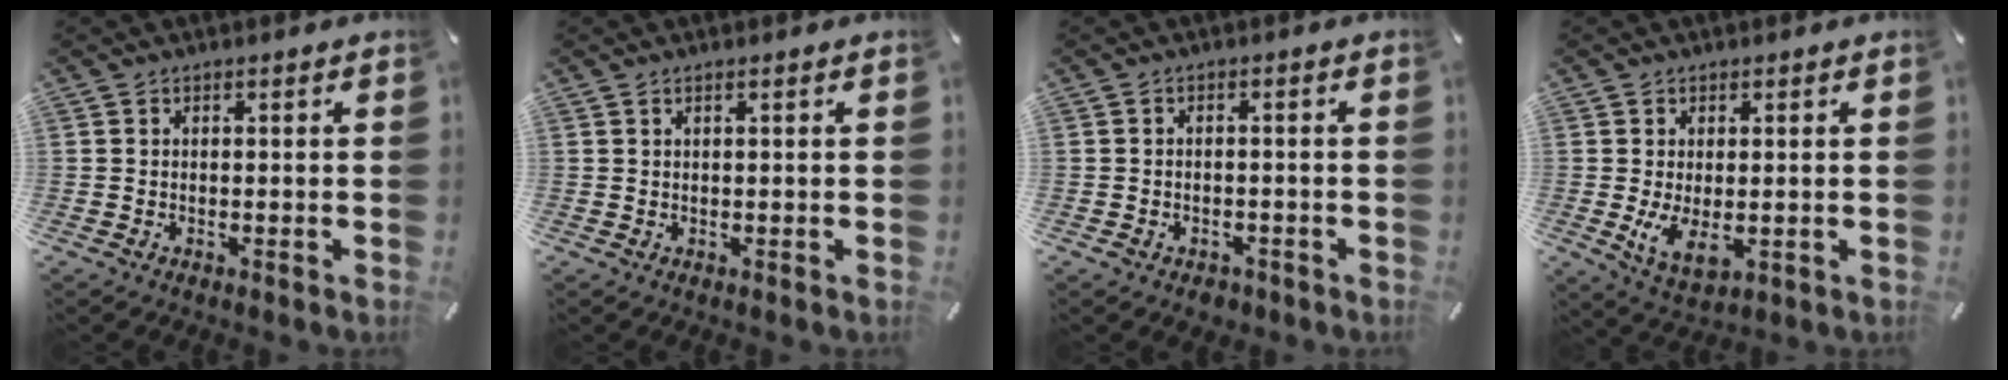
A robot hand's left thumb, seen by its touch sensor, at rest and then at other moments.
{"total": 0.7, "force": [0.4, 0.0, 0.6], "torque": [-0.012, -0.001, 0.006]}
{"total": 2.1, "force": [-1.3, 1.4, 0.8], "torque": [-0.015, 0.005, -0.025]}
{"total": 6.5, "force": [-0.1, 3.6, 5.4], "torque": [-0.113, -0.016, -0.004]}